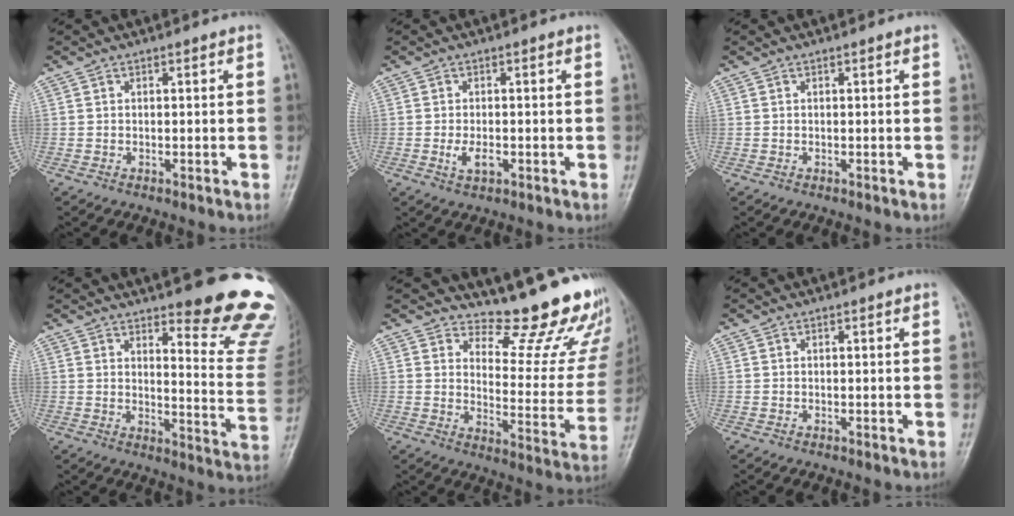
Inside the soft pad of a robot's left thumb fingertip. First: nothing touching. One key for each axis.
{"total": 2.9, "fx": -0.8, "fy": 1.5, "fz": 2.3, "tx": -0.044, "ty": -0.001, "tz": -0.013}
{"total": 0.0}
{"total": 17.3, "fx": 13.3, "fy": 3.7, "fz": 10.5, "tx": -0.090, "ty": -0.114, "tz": 0.159}
{"total": 18.1, "fx": 15.7, "fy": 5.4, "fz": 7.2, "tx": -0.040, "ty": -0.154, "tz": 0.186}
{"total": 0.0}